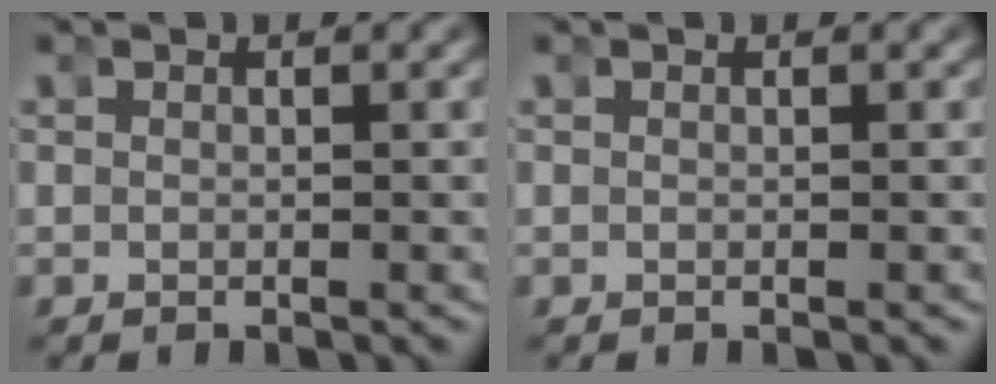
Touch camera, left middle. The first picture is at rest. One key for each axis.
{"total": 0.0}